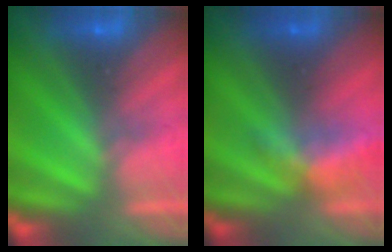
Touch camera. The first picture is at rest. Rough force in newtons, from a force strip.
{"total": 2.3}